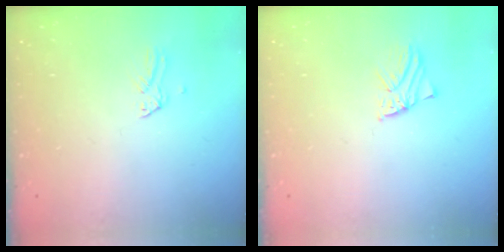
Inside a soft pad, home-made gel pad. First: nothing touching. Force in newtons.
{"total": 0.9, "press": 0.9, "slide": 0.0}